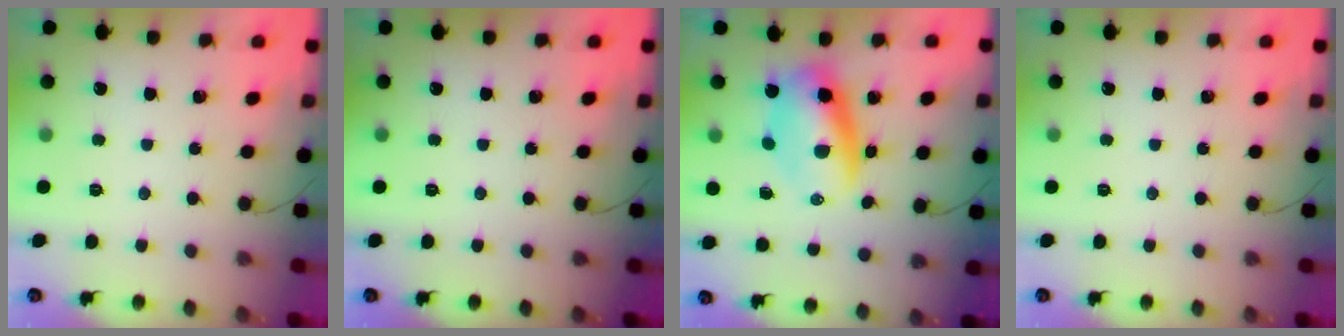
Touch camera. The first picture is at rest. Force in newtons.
{"total": 0.0}
{"total": 9.3, "press": 9.0, "slide": 2.3}
{"total": 0.0}